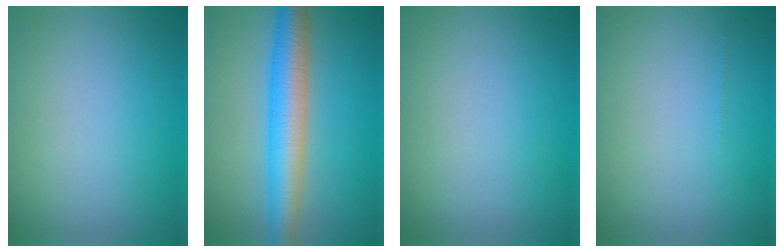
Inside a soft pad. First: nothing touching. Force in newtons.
{"total": 6.4, "press": 6.4, "slide": 0.0}
{"total": 0.0}
{"total": 0.0}